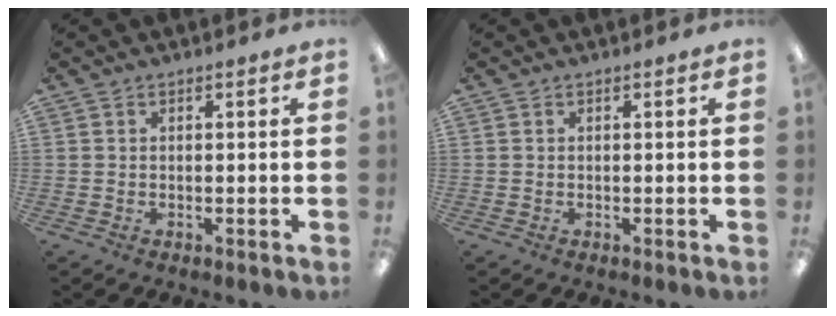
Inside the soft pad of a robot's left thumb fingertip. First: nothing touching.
{"total": 0.0}